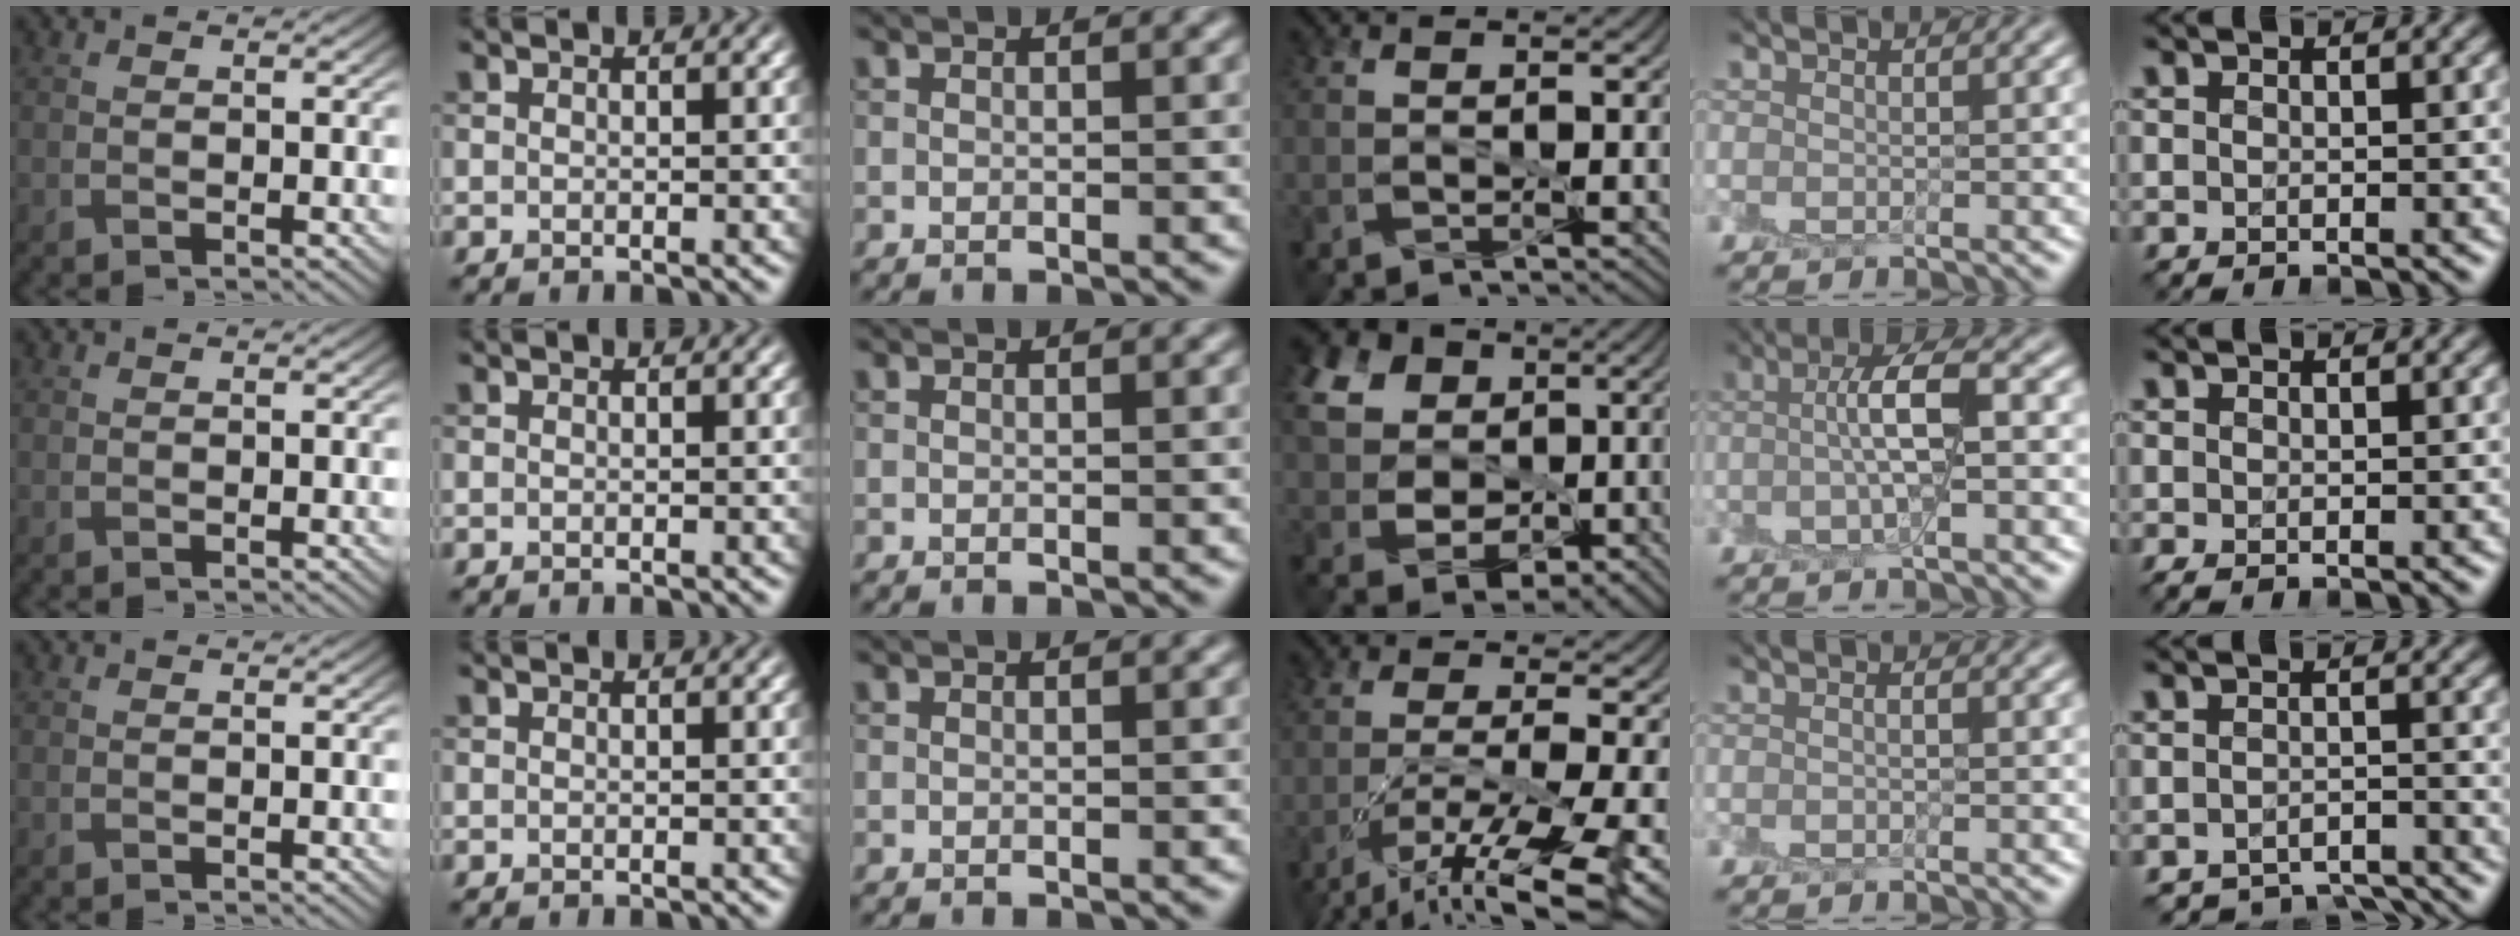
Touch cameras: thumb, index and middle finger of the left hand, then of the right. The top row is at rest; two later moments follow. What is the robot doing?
{"motion": "peel", "object": "sticky note"}